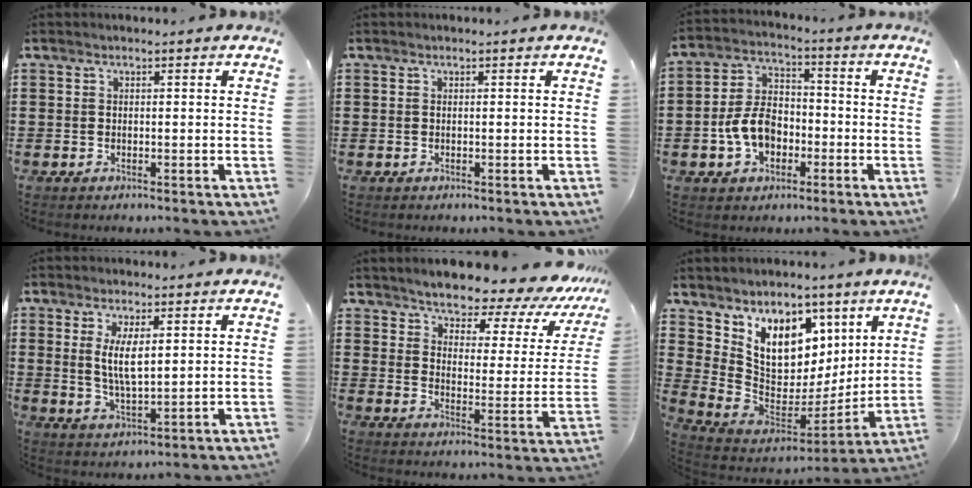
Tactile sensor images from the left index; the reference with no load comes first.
{"total": 0.0}
{"total": 8.1, "force": [-2.6, 5.7, 5.2], "torque": [-0.135, 0.008, -0.057]}
{"total": 5.5, "force": [1.5, 1.9, 4.9], "torque": [-0.093, 0.000, 0.023]}
{"total": 6.0, "force": [5.6, 1.0, 1.7], "torque": [-0.056, -0.049, 0.092]}
{"total": 10.1, "force": [5.8, 6.9, 4.4], "torque": [-0.117, -0.045, 0.117]}